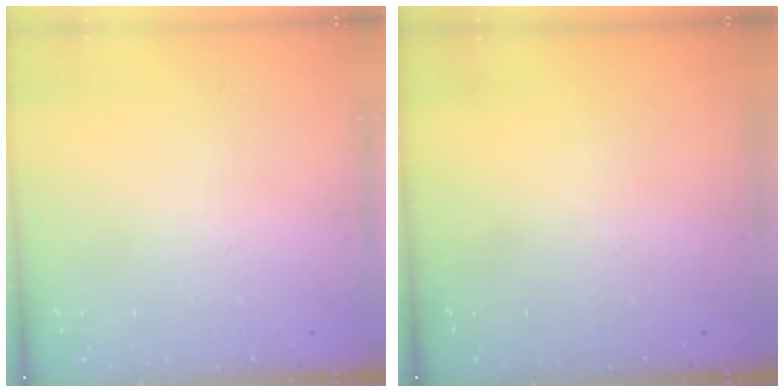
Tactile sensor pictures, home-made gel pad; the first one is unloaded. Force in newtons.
{"total": 0.0}